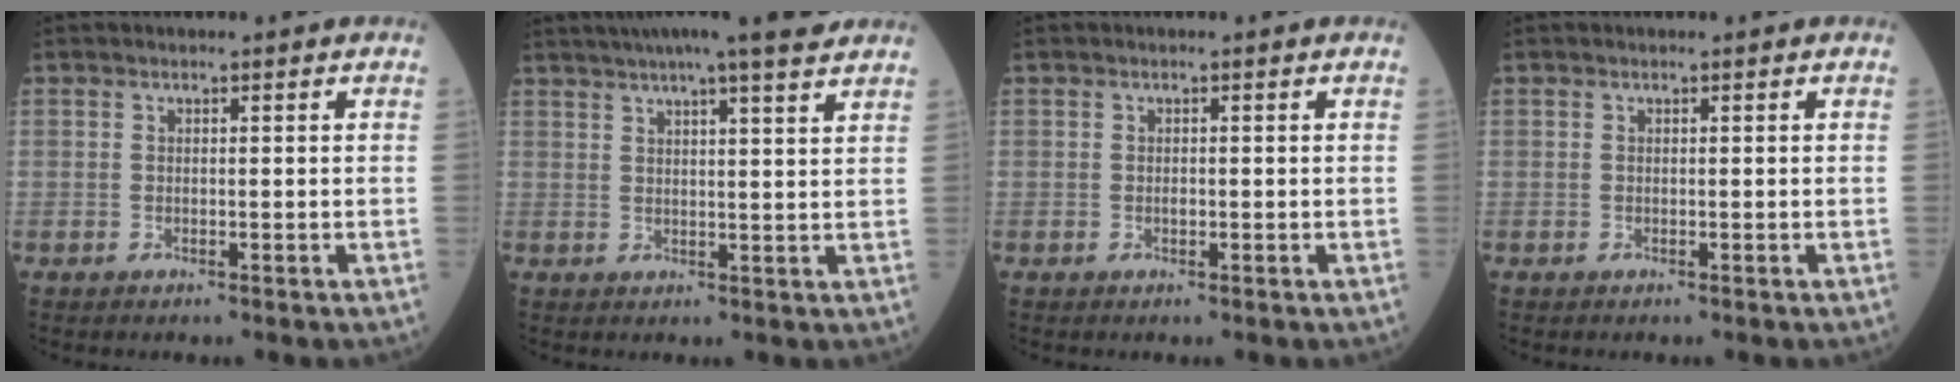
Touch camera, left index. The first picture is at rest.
{"total": 14.3, "force": [12.1, 0.9, 7.6], "torque": [-0.127, 0.026, 0.167]}
{"total": 0.7, "force": [-0.1, 0.4, 0.5], "torque": [-0.012, 0.001, 0.000]}
{"total": 0.0}